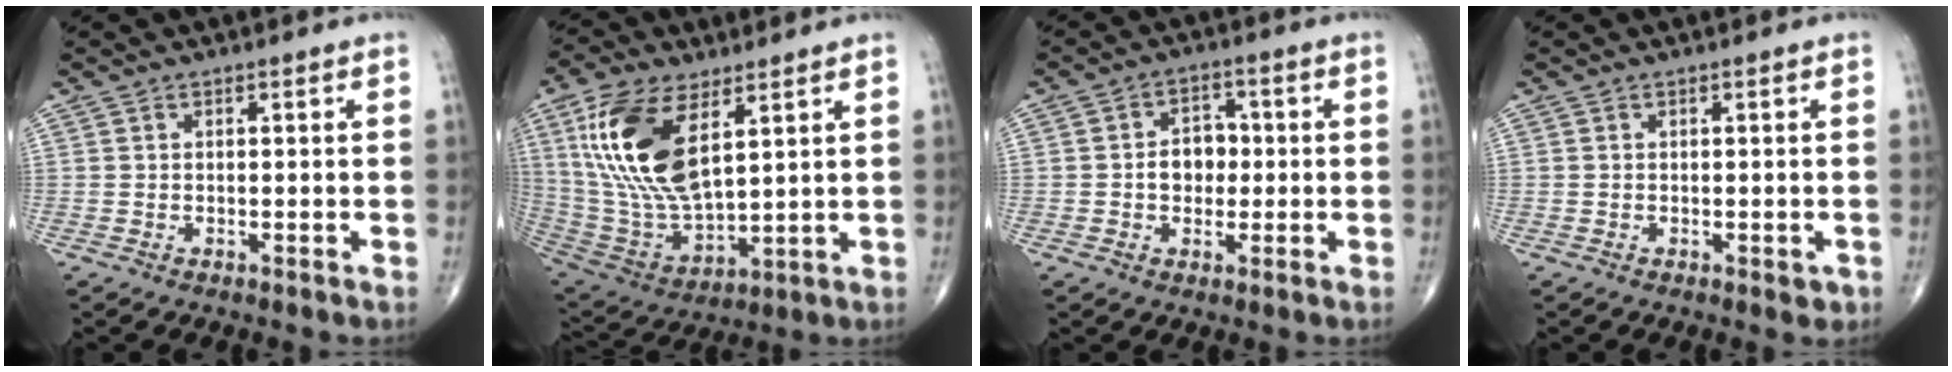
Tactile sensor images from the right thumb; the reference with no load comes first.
{"total": 19.5, "force": [7.1, 9.1, 15.7], "torque": [-0.314, -0.032, 0.142]}
{"total": 6.0, "force": [-0.3, 4.6, 3.9], "torque": [-0.035, 0.016, -0.010]}
{"total": 1.5, "force": [-0.5, 0.8, 1.2], "torque": [-0.005, -0.001, -0.005]}